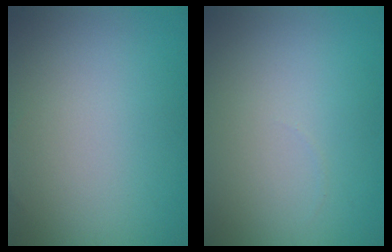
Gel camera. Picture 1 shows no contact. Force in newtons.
{"total": 0.0}